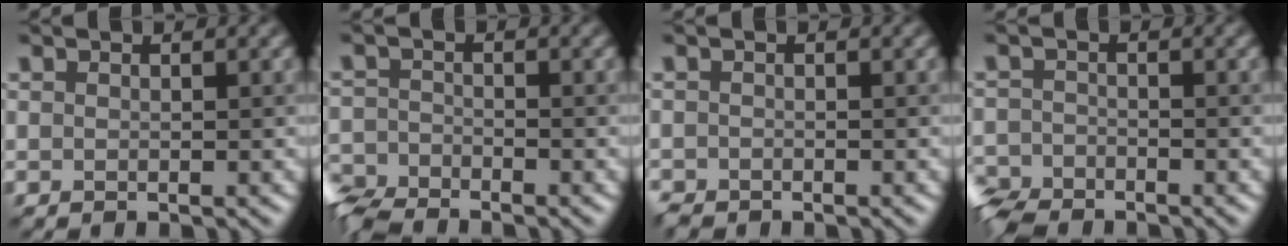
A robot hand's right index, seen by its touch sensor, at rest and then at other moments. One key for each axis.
{"total": 4.2, "fx": -3.8, "fy": 1.0, "fz": 1.3, "tx": -0.034, "ty": -0.014, "tz": -0.087}
{"total": 1.1, "fx": -1.0, "fy": 0.4, "fz": 0.1, "tx": -0.001, "ty": -0.001, "tz": -0.022}
{"total": 4.2, "fx": -3.7, "fy": 1.5, "fz": 1.2, "tx": -0.028, "ty": -0.013, "tz": -0.084}